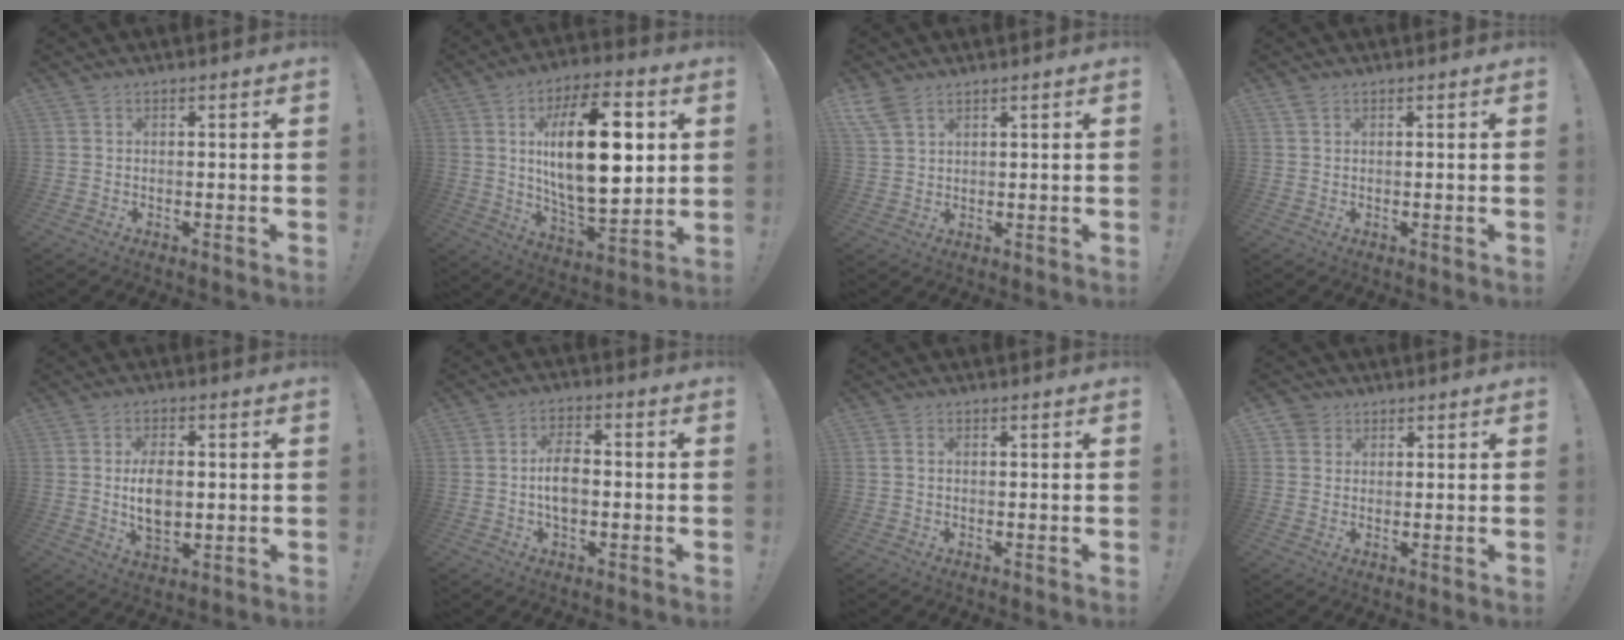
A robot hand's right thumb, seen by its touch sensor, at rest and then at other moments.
{"total": 25.0, "force": [4.6, 11.2, 21.8], "torque": [-0.363, -0.006, 0.065]}
{"total": 5.1, "force": [3.4, 2.5, 2.8], "torque": [-0.053, -0.012, 0.067]}
{"total": 0.9, "force": [0.7, 0.6, 0.2], "torque": [0.002, -0.002, 0.011]}
{"total": 8.7, "force": [0.2, 5.1, 7.0], "torque": [-0.122, -0.007, -0.003]}
{"total": 7.5, "force": [-1.0, 4.4, 6.0], "torque": [-0.102, 0.008, -0.020]}
{"total": 0.9, "force": [0.2, 0.7, 0.5], "torque": [-0.012, 0.005, 0.004]}
{"total": 3.4, "force": [1.7, 2.9, 0.6], "torque": [-0.004, -0.006, 0.031]}